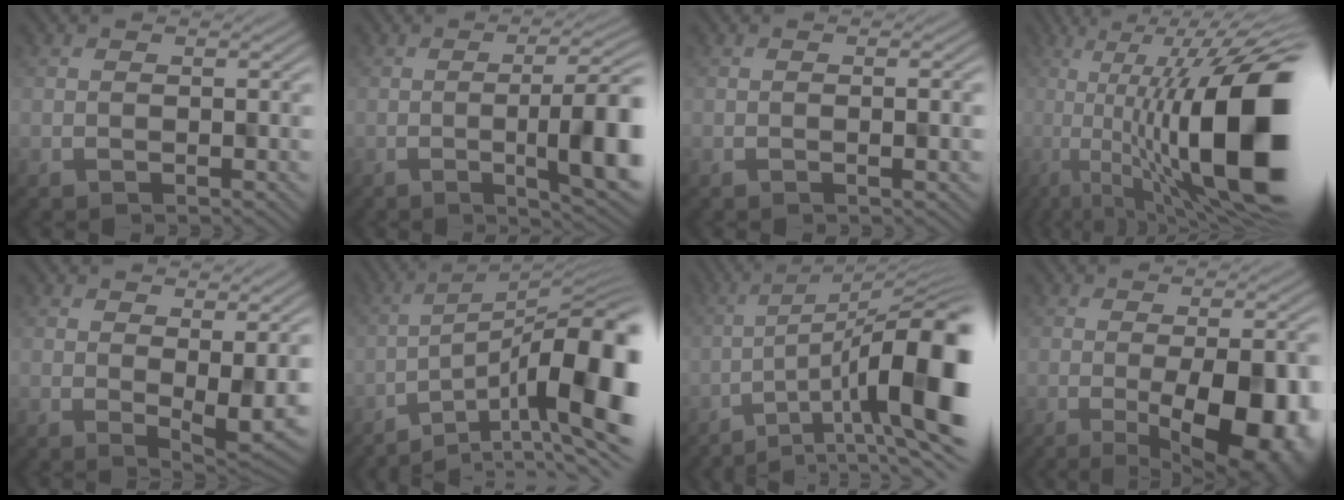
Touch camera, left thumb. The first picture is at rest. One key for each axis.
{"total": 10.1, "fx": -1.6, "fy": 2.5, "fz": 9.6, "tx": -0.123, "ty": -0.008, "tz": -0.007}
{"total": 1.3, "fx": -0.1, "fy": 0.1, "fz": 1.2, "tx": -0.018, "ty": 0.005, "tz": -0.004}
{"total": 18.5, "fx": -1.1, "fy": 7.1, "fz": 17.0, "tx": -0.285, "ty": -0.011, "tz": -0.012}
{"total": 5.7, "fx": 0.5, "fy": 1.4, "fz": 5.5, "tx": -0.091, "ty": -0.024, "tz": 0.028}
{"total": 15.7, "fx": -5.8, "fy": 4.9, "fz": 13.7, "tx": -0.199, "ty": -0.023, "tz": -0.096}
{"total": 15.8, "fx": -4.4, "fy": 4.7, "fz": 14.4, "tx": -0.207, "ty": -0.028, "tz": -0.059}
{"total": 13.9, "fx": -4.7, "fy": 5.3, "fz": 12.0, "tx": -0.142, "ty": -0.008, "tz": -0.047}